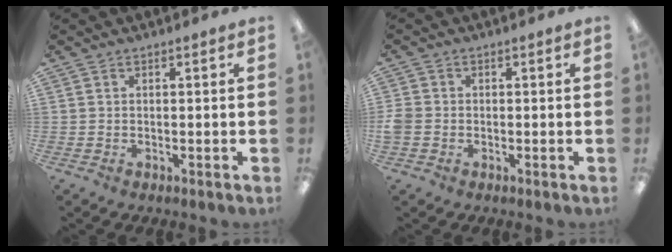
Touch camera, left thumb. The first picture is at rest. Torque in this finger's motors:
{"motor_torque": [0.00, 0.00, 0.15, -0.15, 0.00]}